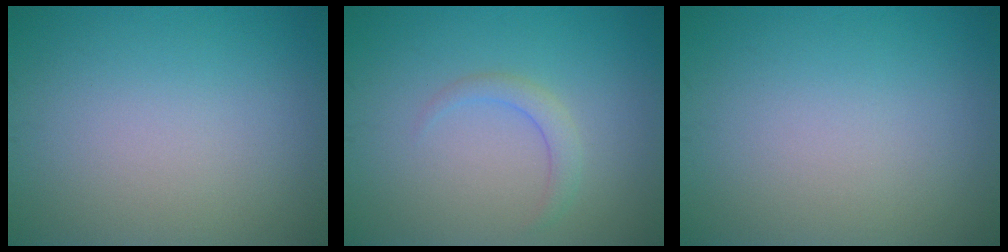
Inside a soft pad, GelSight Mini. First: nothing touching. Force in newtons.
{"total": 1.6, "press": 1.6, "slide": 0.1}
{"total": 0.0}